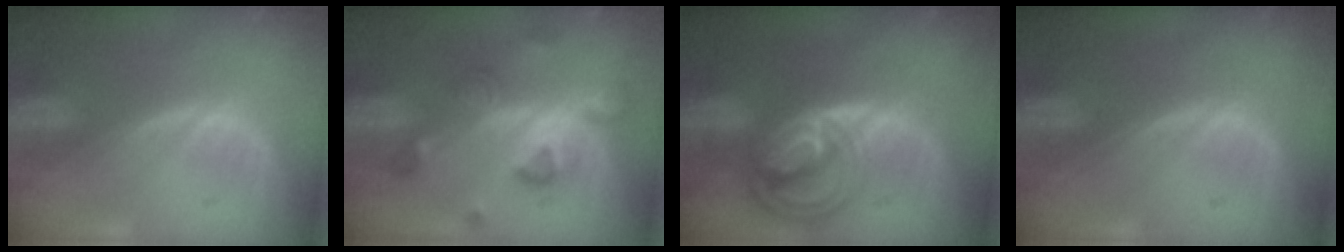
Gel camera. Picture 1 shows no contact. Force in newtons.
{"total": 7.8, "press": 7.0, "slide": 3.6}
{"total": 8.6, "press": 7.4, "slide": 4.4}
{"total": 0.0}